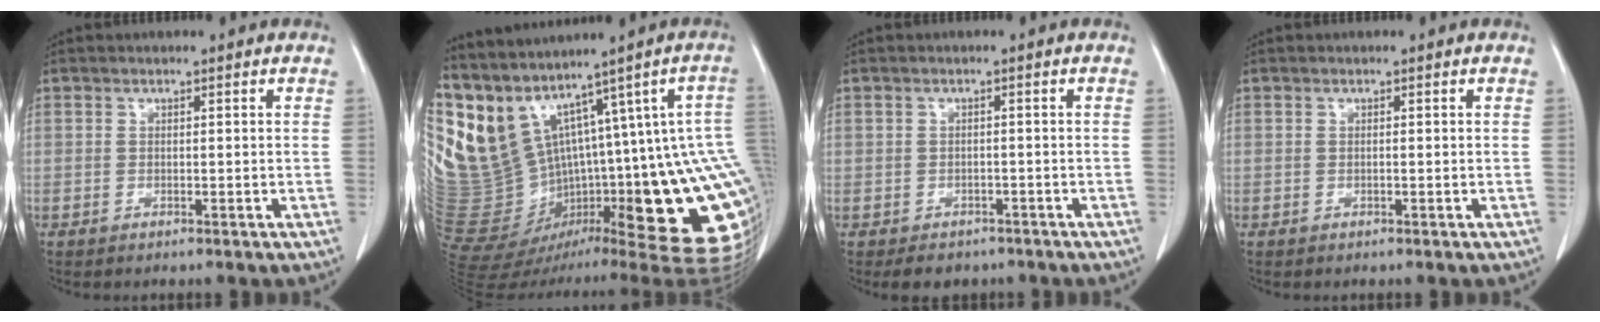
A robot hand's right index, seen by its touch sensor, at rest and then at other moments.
{"total": 21.1, "force": [6.1, 6.2, 19.2], "torque": [-0.272, -0.018, 0.138]}
{"total": 4.0, "force": [-3.0, 2.7, 0.7], "torque": [-0.004, 0.006, -0.040]}
{"total": 0.0}